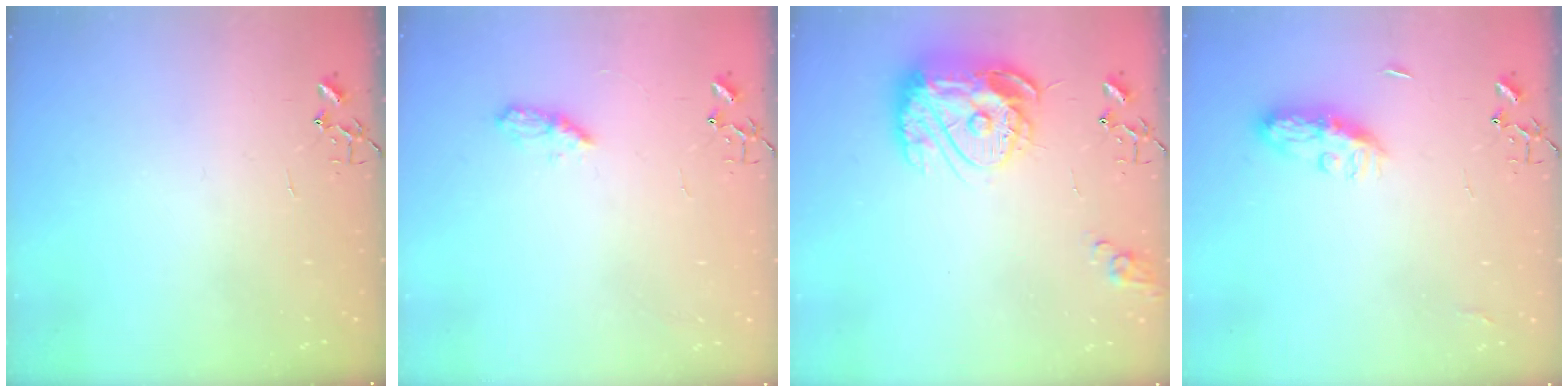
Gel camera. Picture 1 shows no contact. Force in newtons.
{"total": 5.7, "press": 5.7, "slide": 0.7}
{"total": 17.5, "press": 17.4, "slide": 1.8}
{"total": 8.4, "press": 8.4, "slide": 0.1}